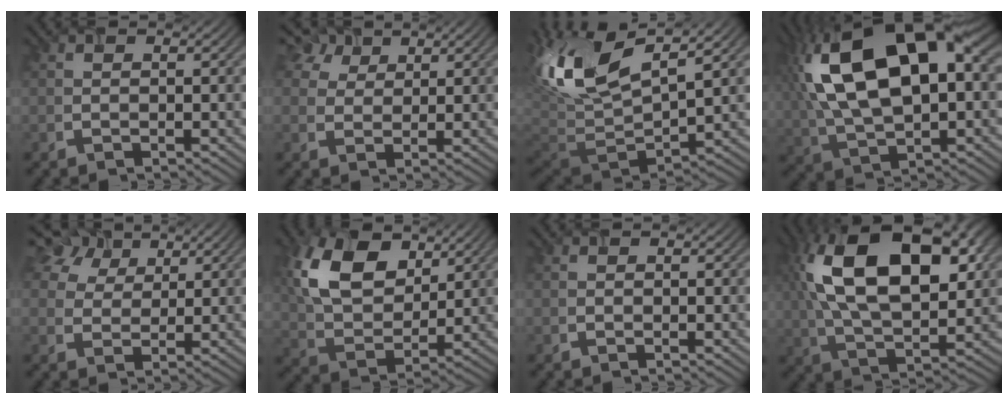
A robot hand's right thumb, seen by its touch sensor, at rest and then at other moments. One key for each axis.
{"total": 4.8, "fx": 3.4, "fy": 2.8, "fz": 1.9, "tx": -0.048, "ty": 0.017, "tz": 0.067}
{"total": 13.9, "fx": 4.9, "fy": 6.6, "fz": 11.2, "tx": -0.261, "ty": 0.019, "tz": 0.087}
{"total": 19.0, "fx": 4.5, "fy": 10.3, "fz": 15.4, "tx": -0.306, "ty": 0.010, "tz": 0.086}
{"total": 8.0, "fx": 5.6, "fy": 4.3, "fz": 3.6, "tx": -0.095, "ty": 0.024, "tz": 0.106}
{"total": 12.1, "fx": 5.0, "fy": 7.5, "fz": 8.1, "tx": -0.190, "ty": 0.023, "tz": 0.100}
{"total": 0.0}
{"total": 19.8, "fx": 5.6, "fy": 10.6, "fz": 15.7, "tx": -0.304, "ty": 0.024, "tz": 0.090}